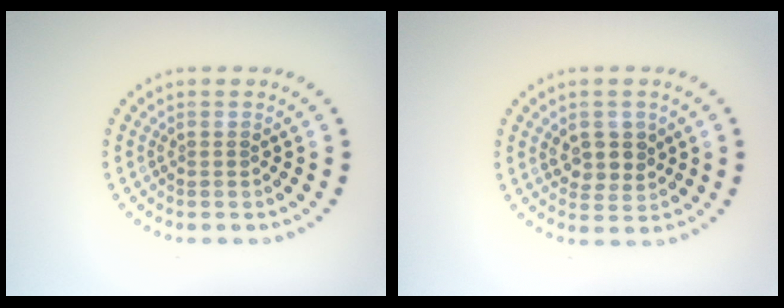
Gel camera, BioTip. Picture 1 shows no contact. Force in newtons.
{"total": 2.8, "press": 2.7, "slide": 0.9}